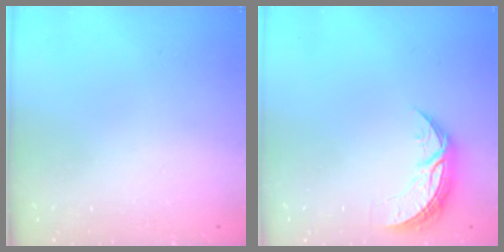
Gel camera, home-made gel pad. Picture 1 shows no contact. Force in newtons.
{"total": 8.4, "press": 8.4, "slide": 0.6}